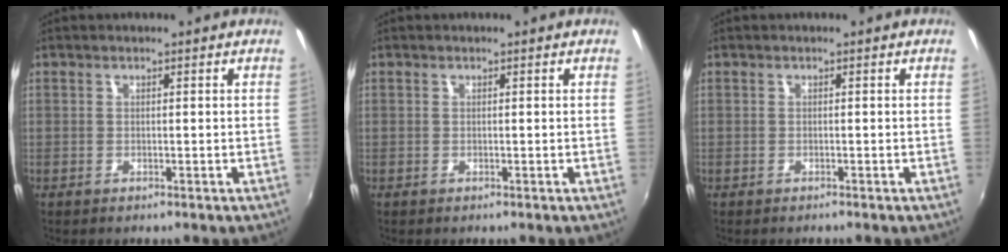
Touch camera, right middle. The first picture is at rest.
{"total": 0.0}
{"total": 0.0}